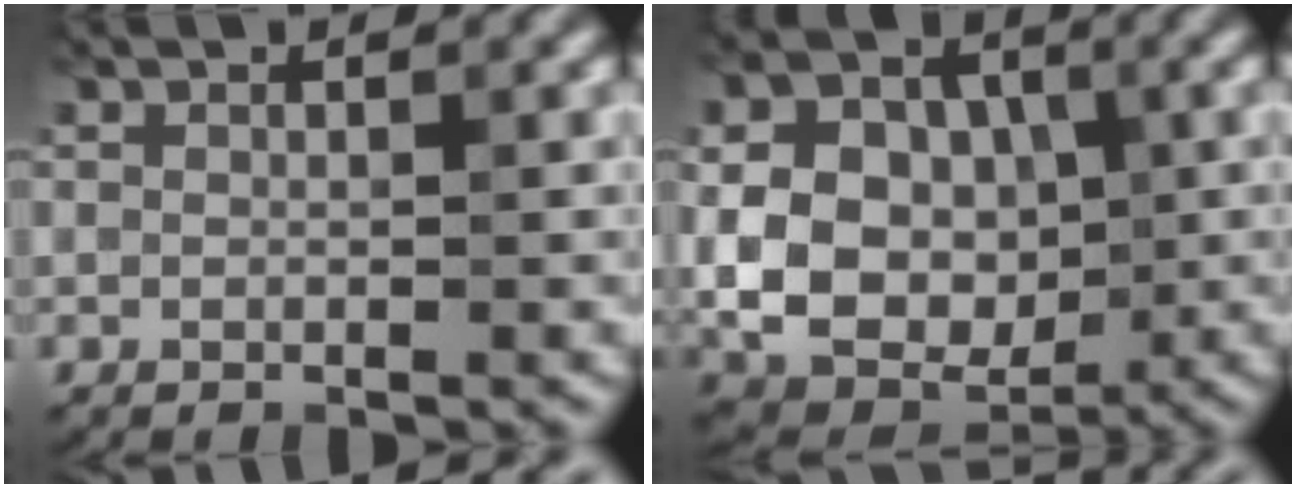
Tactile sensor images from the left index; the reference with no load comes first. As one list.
[{"total": 10.2, "force": [0.1, 7.7, 6.7], "torque": [-0.110, -0.002, -0.004]}]